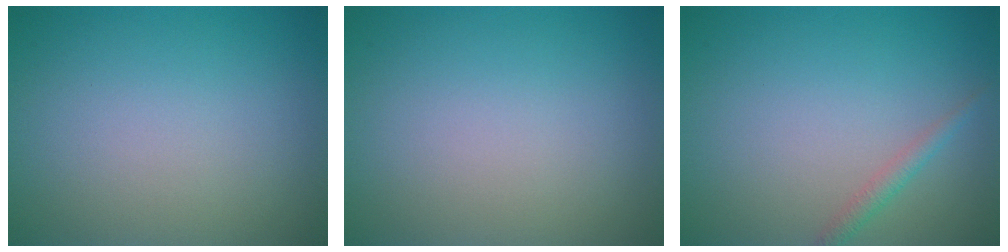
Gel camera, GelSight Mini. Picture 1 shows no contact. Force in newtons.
{"total": 0.0}
{"total": 1.3, "press": 1.3, "slide": 0.0}